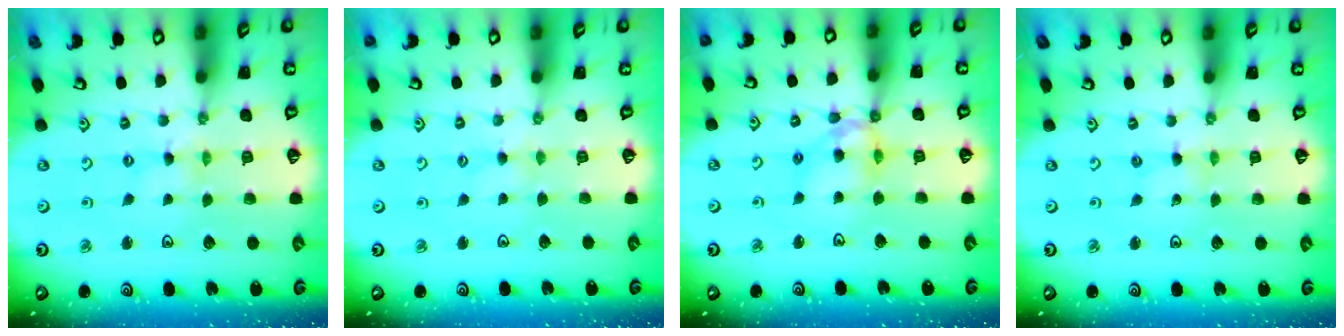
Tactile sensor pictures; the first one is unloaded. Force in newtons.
{"total": 1.7, "press": 1.7, "slide": 0.2}
{"total": 12.4, "press": 12.4, "slide": 1.1}
{"total": 0.9, "press": 0.8, "slide": 0.1}